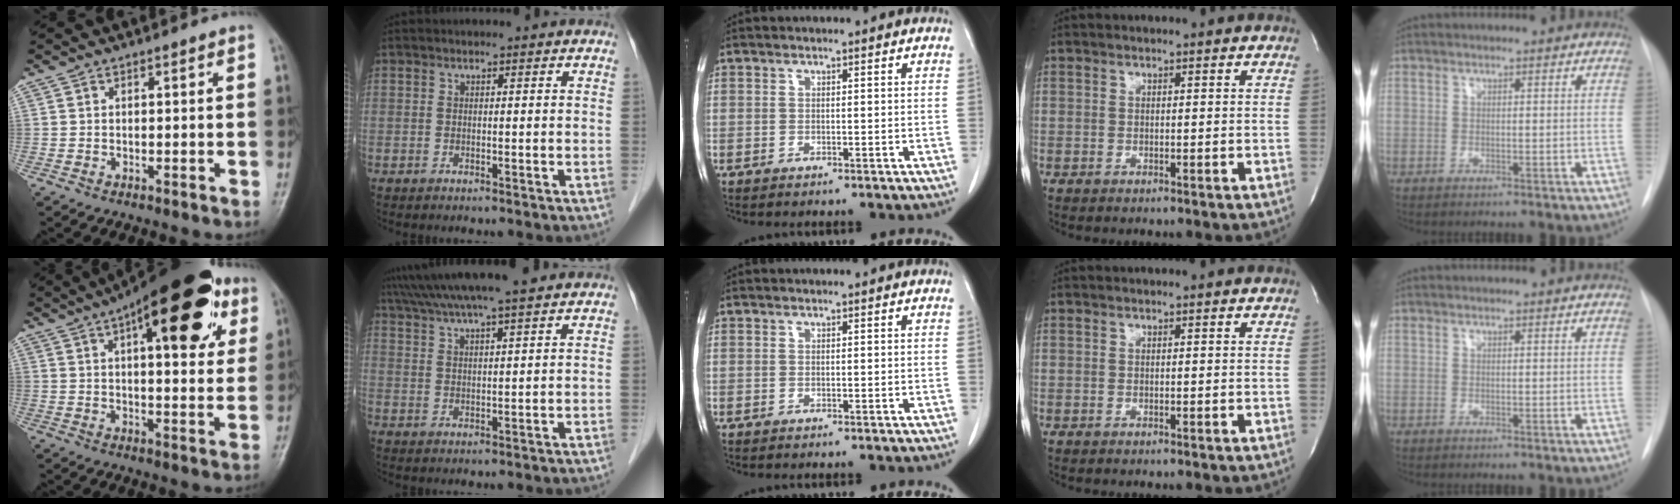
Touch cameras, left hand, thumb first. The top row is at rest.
{"thumb": {"total": 23.0, "force": [10.2, 9.0, 18.5], "torque": [-0.238, -0.002, 0.141]}, "index": {"total": 13.4, "force": [11.5, 0.3, 6.8], "torque": [-0.122, 0.037, 0.170]}}